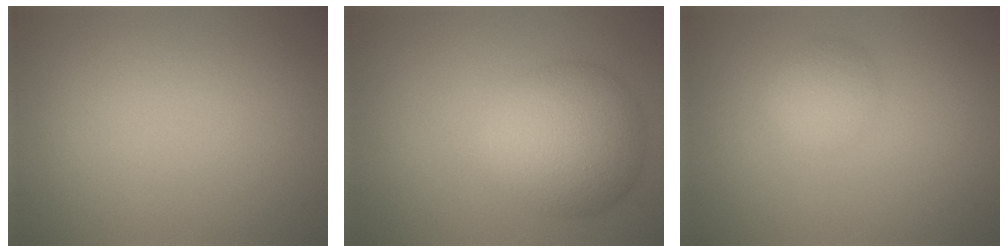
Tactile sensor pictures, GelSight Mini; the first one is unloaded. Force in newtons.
{"total": 6.9, "press": 6.9, "slide": 0.3}
{"total": 2.3, "press": 2.3, "slide": 0.1}